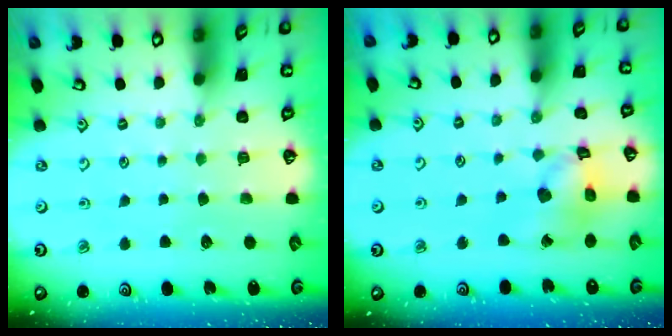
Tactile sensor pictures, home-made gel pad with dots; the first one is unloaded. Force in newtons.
{"total": 12.2, "press": 12.1, "slide": 1.5}